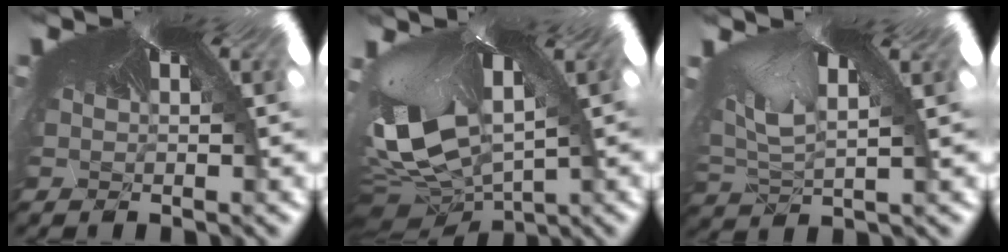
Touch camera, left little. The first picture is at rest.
{"total": 5.3, "force": [-4.9, 2.0, 0.3], "torque": [-0.071, -0.102, -0.039]}
{"total": 2.0, "force": [-1.7, 1.0, 0.1], "torque": [-0.045, -0.048, 0.014]}